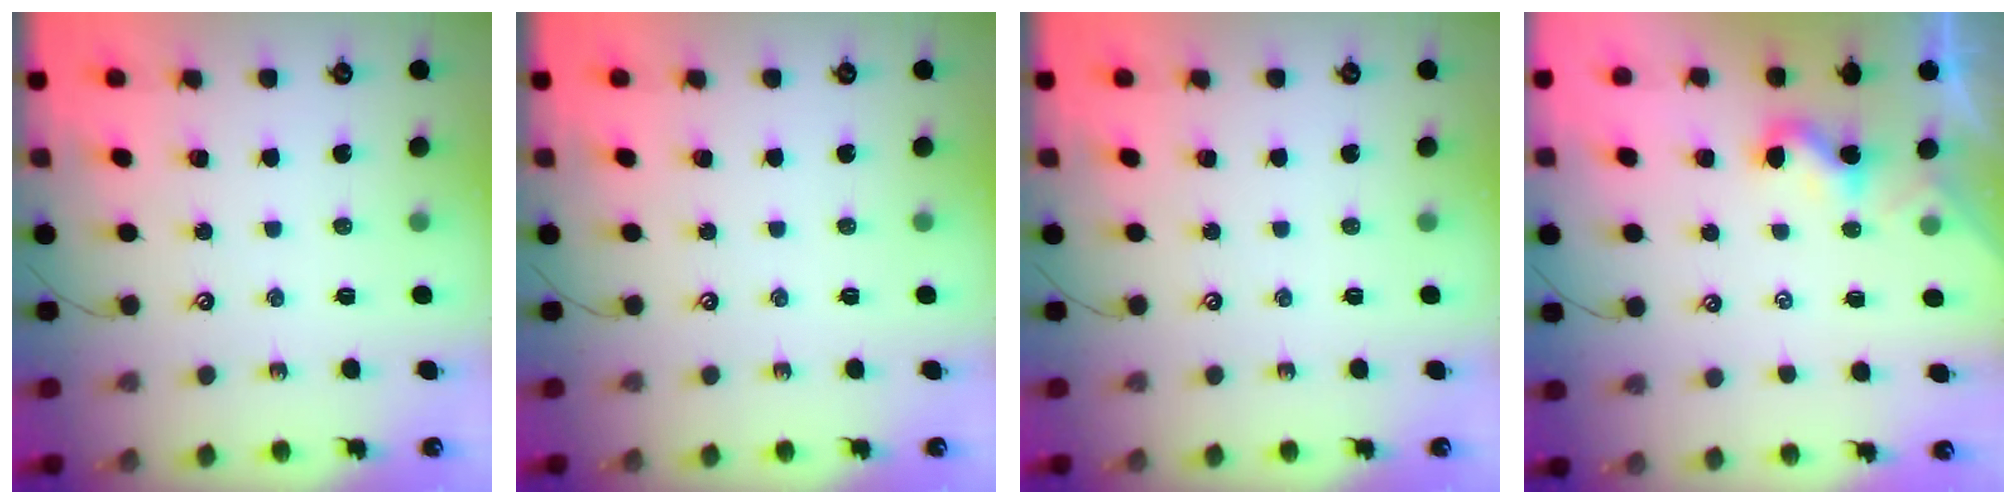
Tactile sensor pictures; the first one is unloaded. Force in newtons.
{"total": 0.0}
{"total": 0.0}
{"total": 2.1, "press": 2.1, "slide": 0.2}